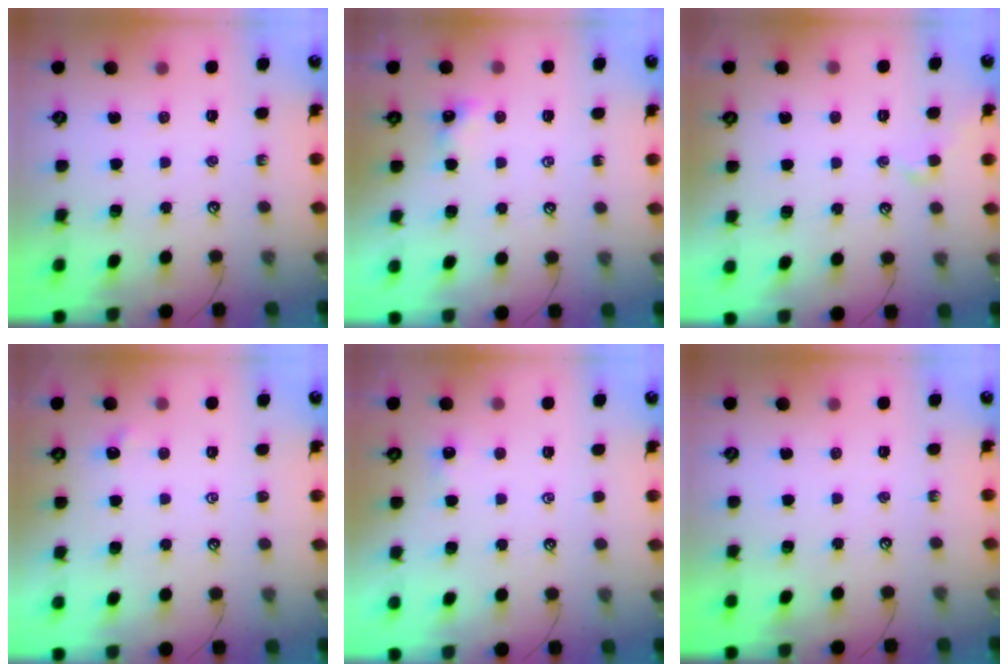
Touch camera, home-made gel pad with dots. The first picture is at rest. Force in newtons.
{"total": 0.8, "press": 0.8, "slide": 0.3}
{"total": 0.8, "press": 0.7, "slide": 0.5}
{"total": 0.5, "press": 0.4, "slide": 0.3}
{"total": 2.1, "press": 2.1, "slide": 0.2}
{"total": 0.0}